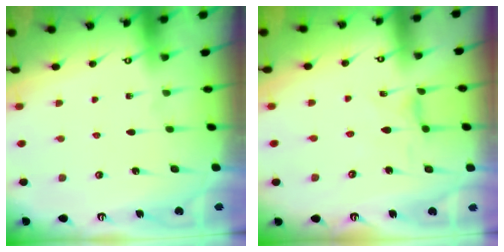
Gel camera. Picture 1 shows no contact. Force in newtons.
{"total": 0.7, "press": 0.6, "slide": 0.4}